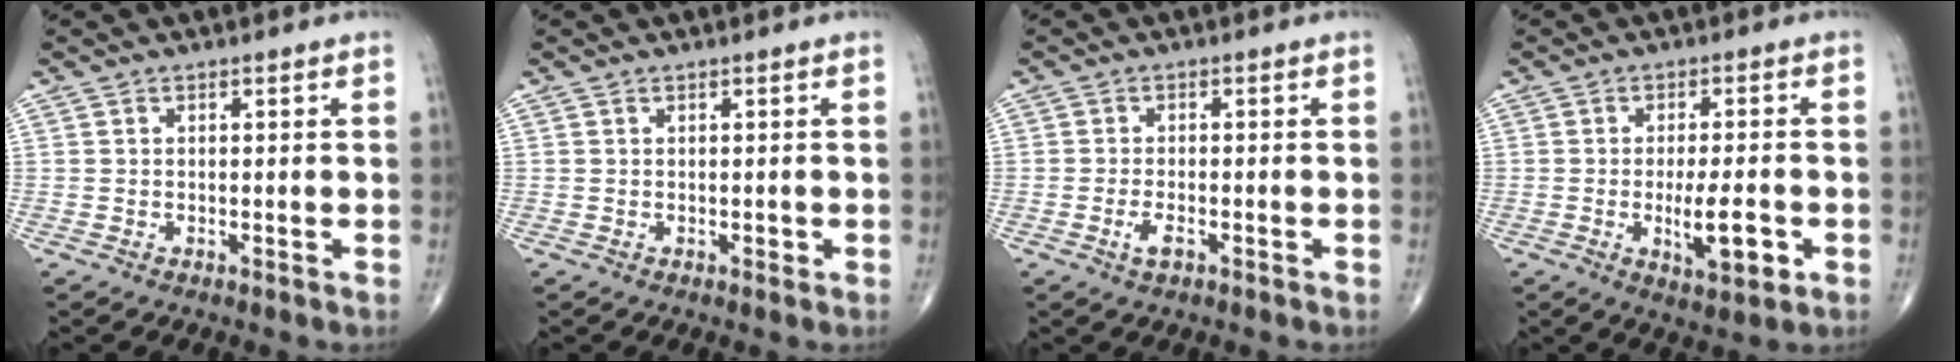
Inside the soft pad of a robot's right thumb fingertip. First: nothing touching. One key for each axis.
{"total": 0.6, "fx": 0.0, "fy": 0.4, "fz": 0.5, "tx": -0.003, "ty": 0.000, "tz": -0.001}
{"total": 2.7, "fx": -1.2, "fy": 1.1, "fz": 2.1, "tx": -0.043, "ty": 0.003, "tz": -0.023}
{"total": 8.3, "fx": -2.1, "fy": 2.7, "fz": 7.5, "tx": -0.115, "ty": -0.004, "tz": -0.028}